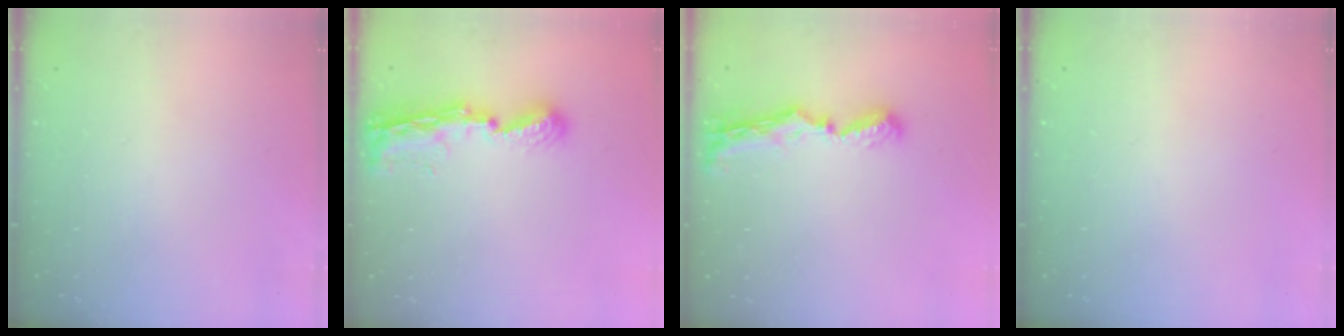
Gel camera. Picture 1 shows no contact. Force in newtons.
{"total": 8.4, "press": 8.4, "slide": 1.1}
{"total": 8.7, "press": 8.7, "slide": 0.7}
{"total": 0.0}